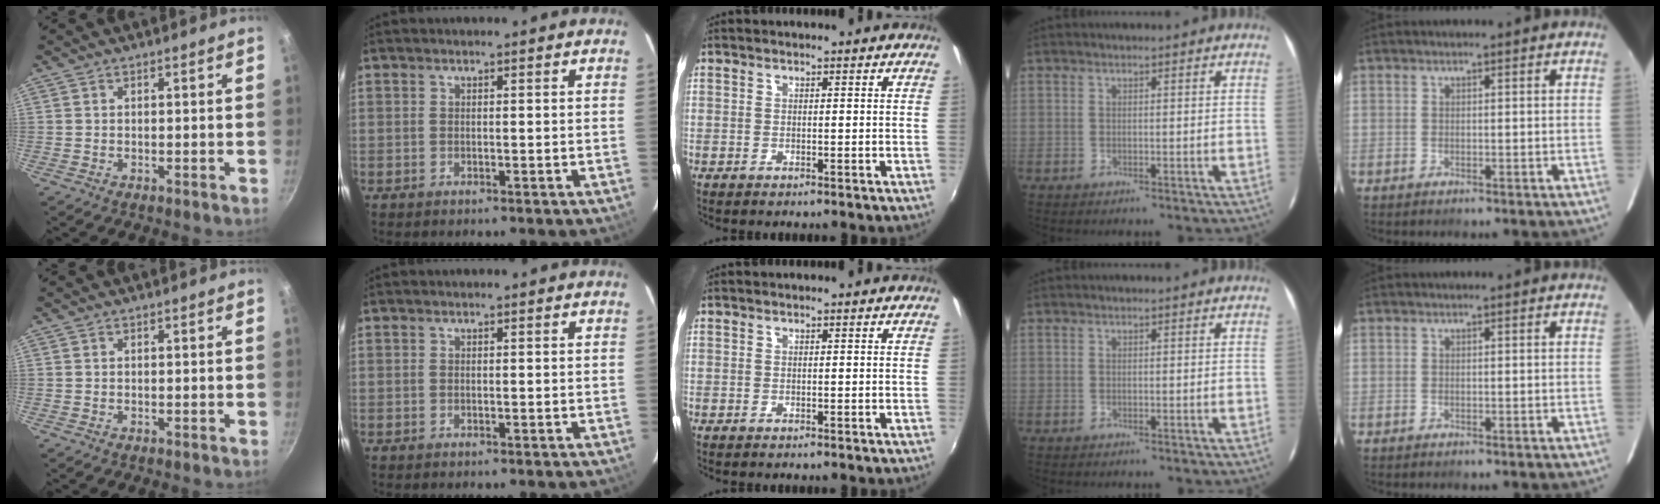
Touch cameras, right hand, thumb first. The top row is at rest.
{}